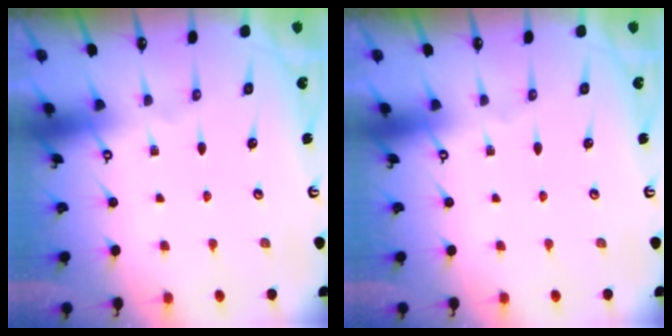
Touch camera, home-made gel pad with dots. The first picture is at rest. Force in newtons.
{"total": 0.0}